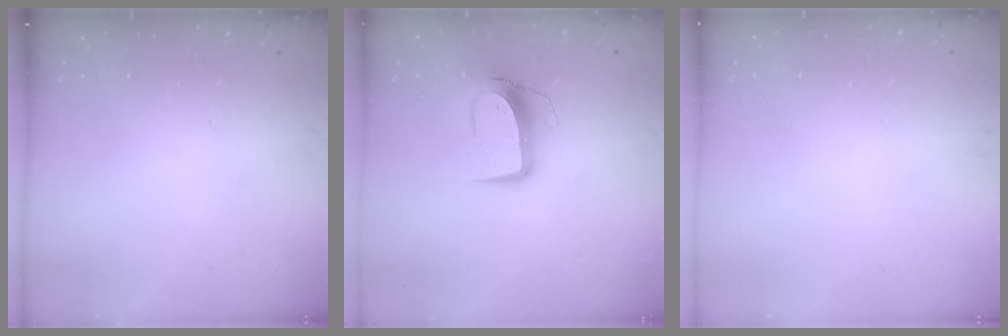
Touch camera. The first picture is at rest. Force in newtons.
{"total": 10.8, "press": 10.8, "slide": 0.7}
{"total": 0.0}